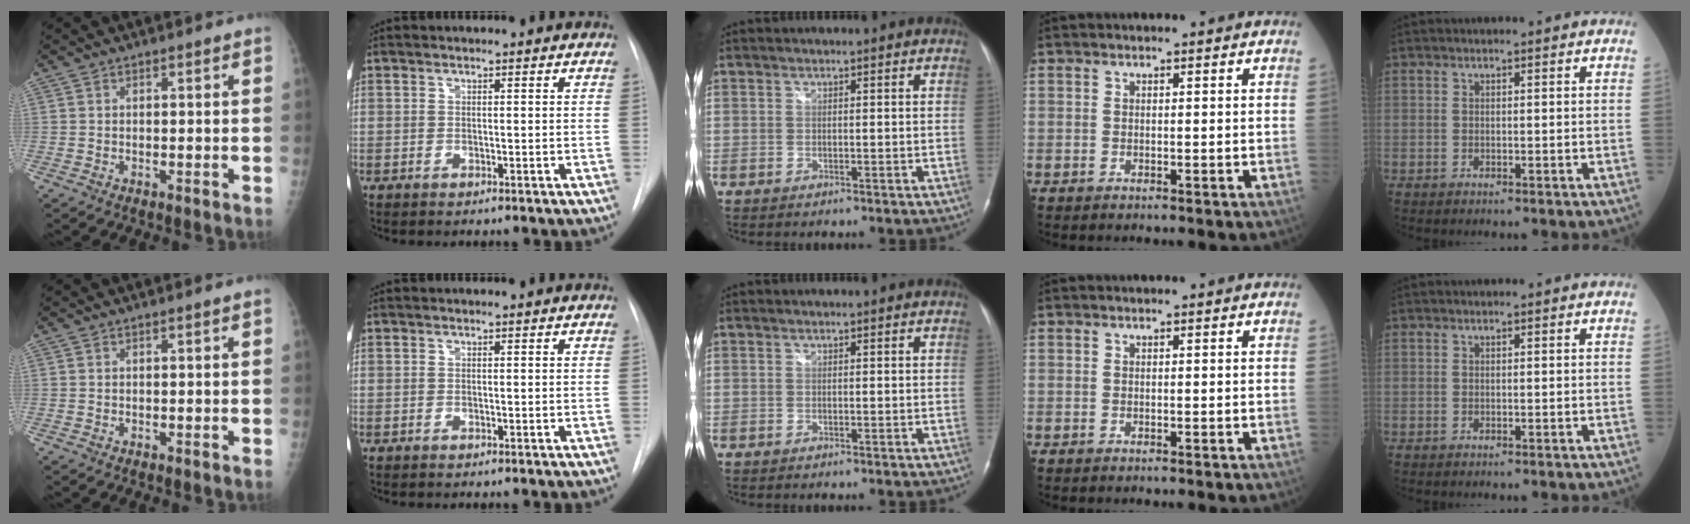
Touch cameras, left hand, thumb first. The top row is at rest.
{}